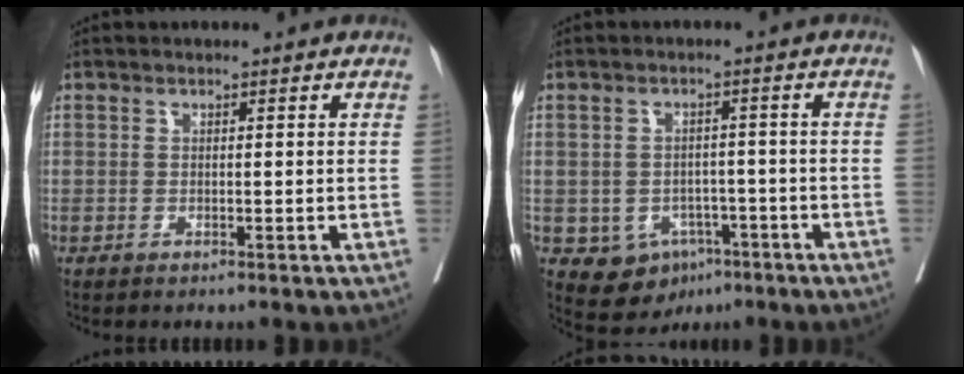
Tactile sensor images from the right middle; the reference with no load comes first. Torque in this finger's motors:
{"motor_torque": [0.63, -0.50, 0.02, 0.03]}